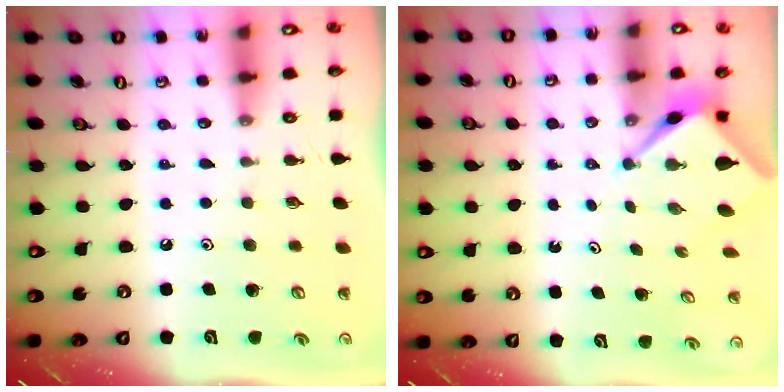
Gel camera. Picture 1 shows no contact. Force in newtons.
{"total": 2.5, "press": 2.5, "slide": 0.2}